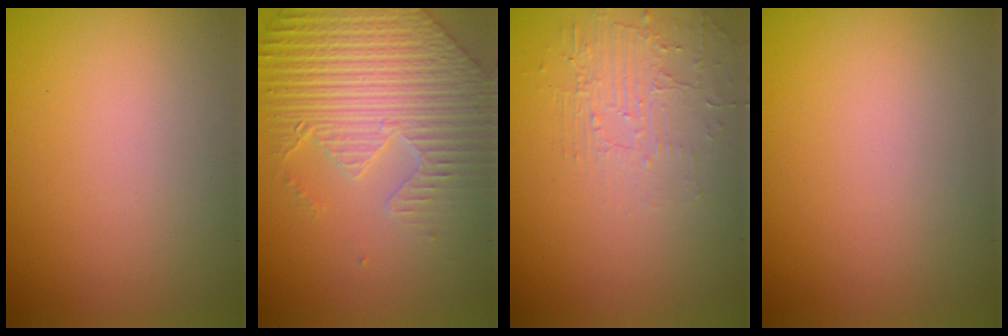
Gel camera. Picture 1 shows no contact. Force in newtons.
{"total": 6.3, "press": 5.5, "slide": 3.2}
{"total": 1.9, "press": 0.8, "slide": 1.7}
{"total": 0.0}